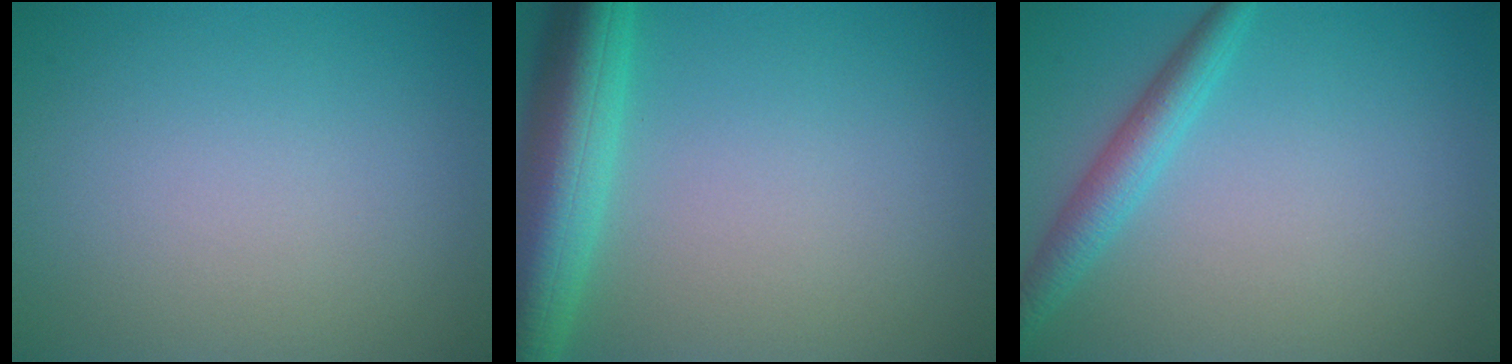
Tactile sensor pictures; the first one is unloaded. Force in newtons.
{"total": 7.5, "press": 7.5, "slide": 0.4}
{"total": 2.8, "press": 2.8, "slide": 0.1}